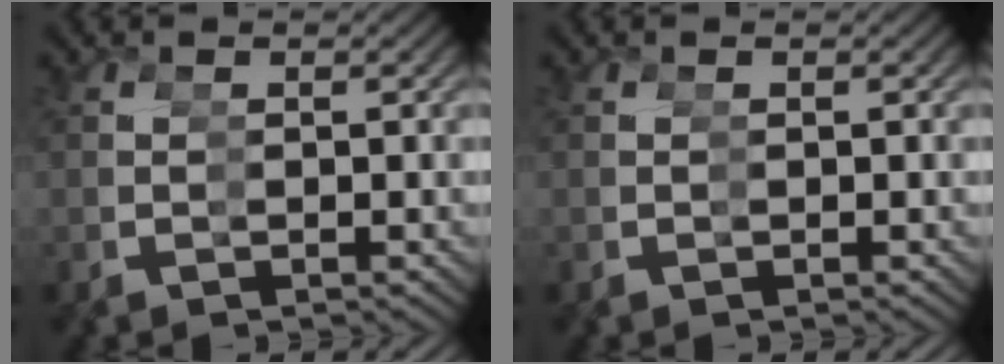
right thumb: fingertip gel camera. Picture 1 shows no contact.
{"total": 0.0}